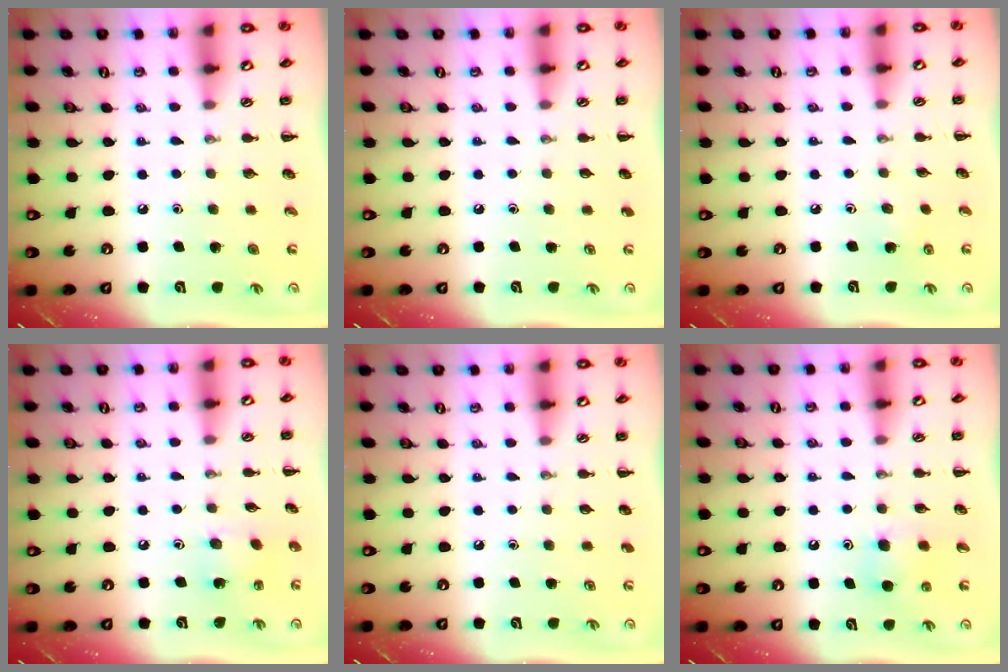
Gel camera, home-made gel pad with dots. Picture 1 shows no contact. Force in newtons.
{"total": 0.0}
{"total": 3.0, "press": 2.8, "slide": 1.0}
{"total": 4.0, "press": 3.8, "slide": 1.1}
{"total": 0.0}
{"total": 6.1, "press": 5.8, "slide": 1.7}